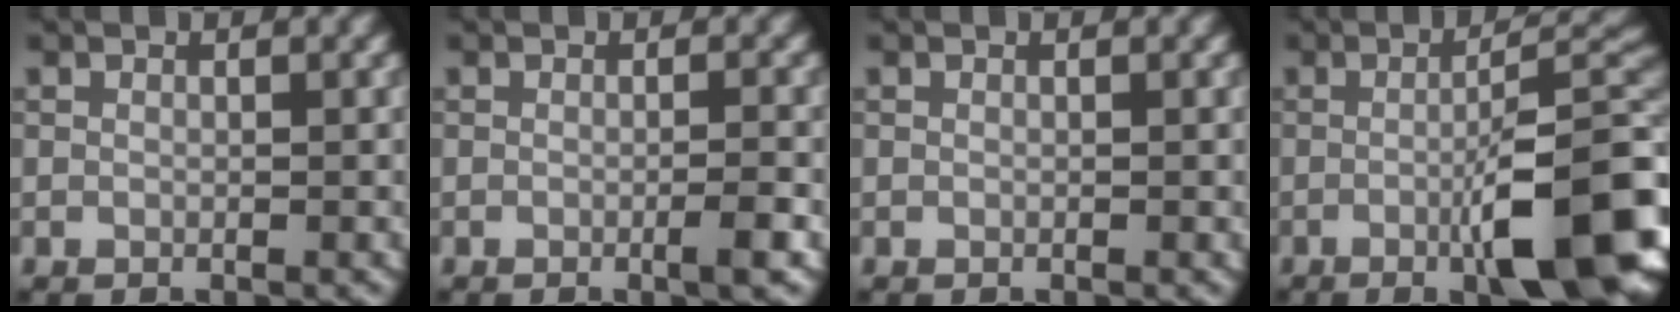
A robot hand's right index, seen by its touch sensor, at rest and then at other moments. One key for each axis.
{"total": 1.8, "fx": -0.6, "fy": 0.2, "fz": 1.7, "tx": -0.022, "ty": 0.002, "tz": -0.013}
{"total": 0.0}
{"total": 11.6, "fx": -3.3, "fy": 2.7, "fz": 10.7, "tx": -0.142, "ty": 0.002, "tz": -0.049}